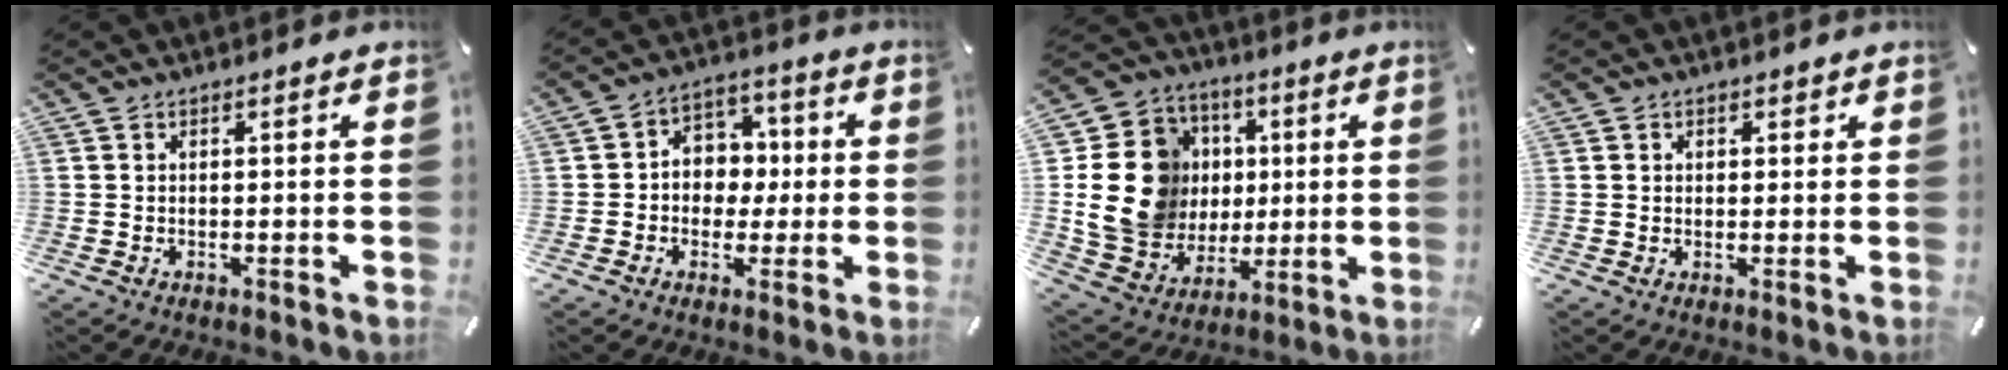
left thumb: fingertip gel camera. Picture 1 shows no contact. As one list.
[{"total": 7.8, "force": [-1.1, 7.3, 2.4], "torque": [-0.035, 0.014, -0.021]}, {"total": 19.5, "force": [1.8, 17.4, 8.6], "torque": [-0.170, -0.002, 0.052]}, {"total": 1.8, "force": [0.7, 1.7, 0.3], "torque": [0.010, -0.001, 0.007]}]